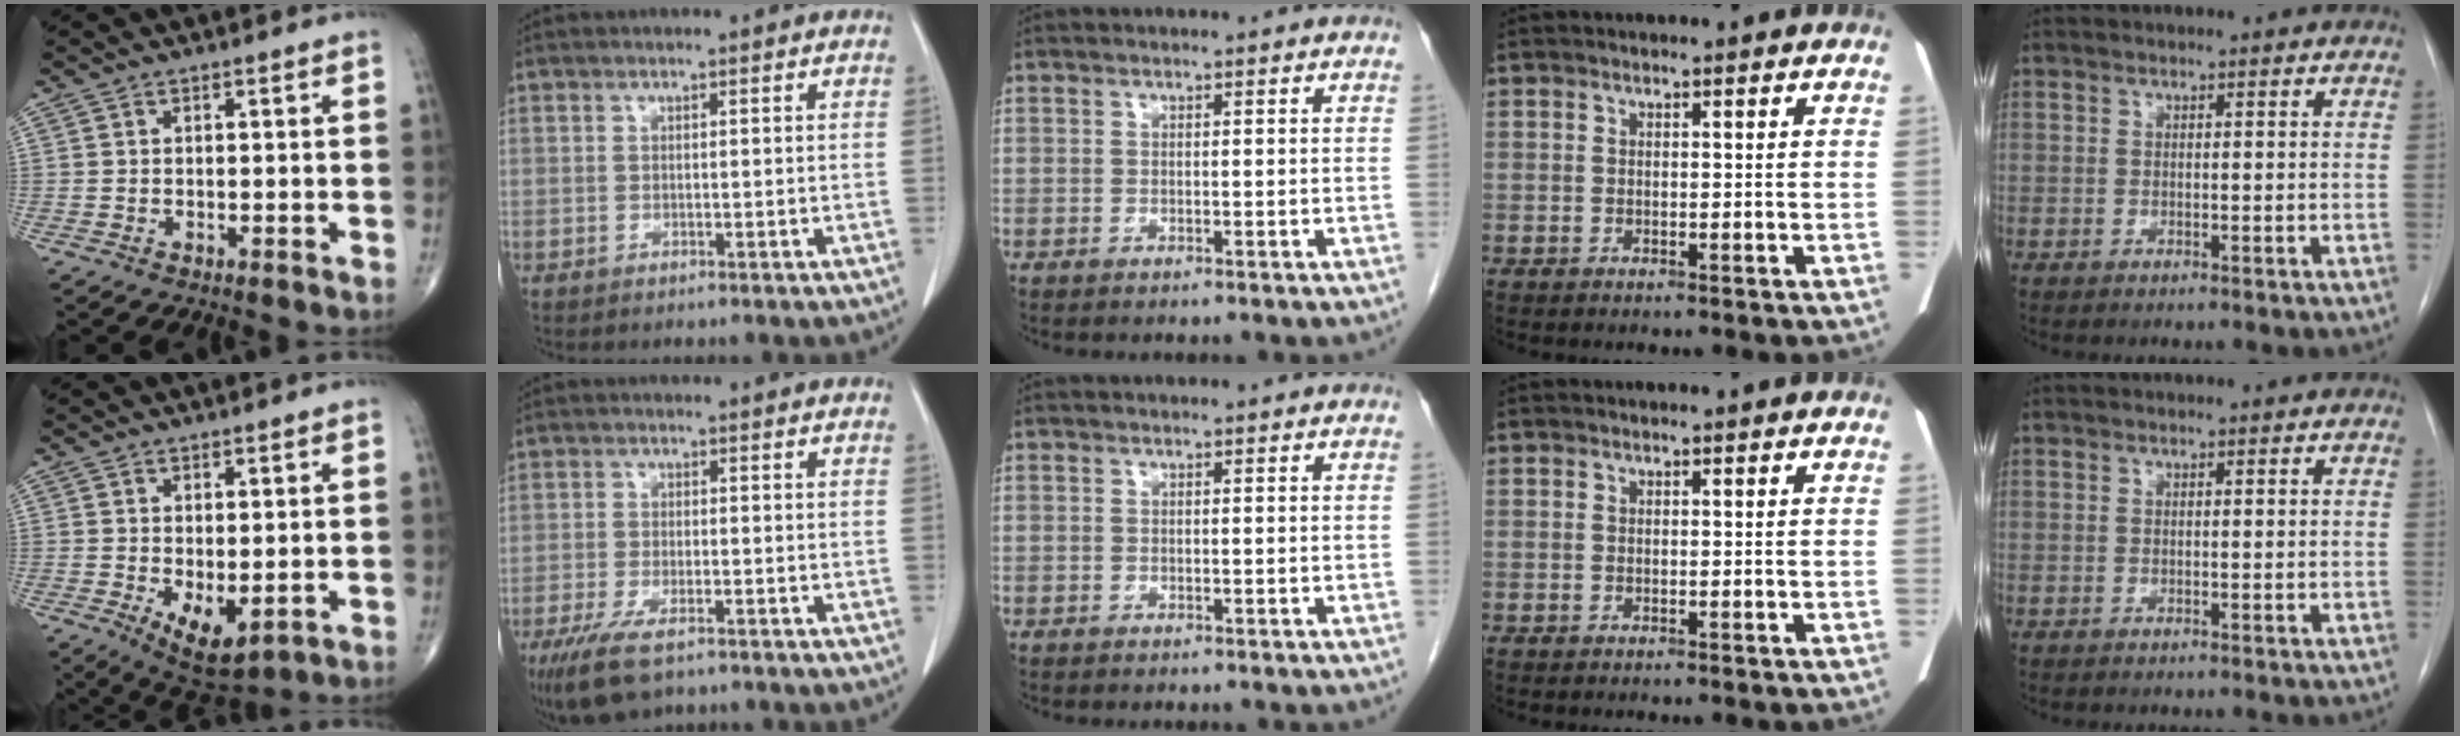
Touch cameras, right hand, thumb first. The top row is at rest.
{"thumb": {"total": 7.7, "force": [-1.8, 3.8, 6.4], "torque": [-0.093, -0.017, -0.012]}, "index": {"total": 9.2, "force": [-6.1, 3.3, 6.1], "torque": [-0.118, -0.018, -0.104]}}